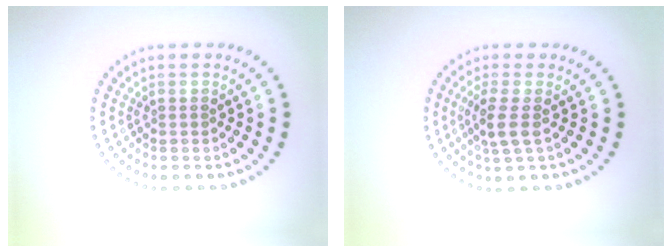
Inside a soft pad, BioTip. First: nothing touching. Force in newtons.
{"total": 2.4, "press": 2.0, "slide": 1.3}